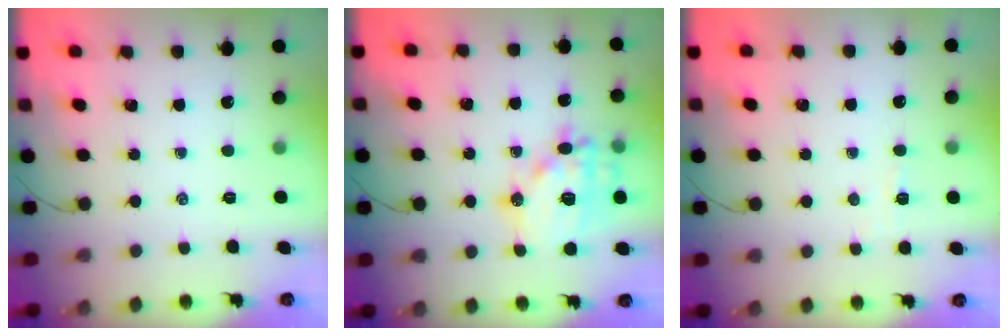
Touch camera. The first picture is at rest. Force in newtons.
{"total": 17.4, "press": 17.3, "slide": 2.5}
{"total": 2.8, "press": 2.7, "slide": 0.9}